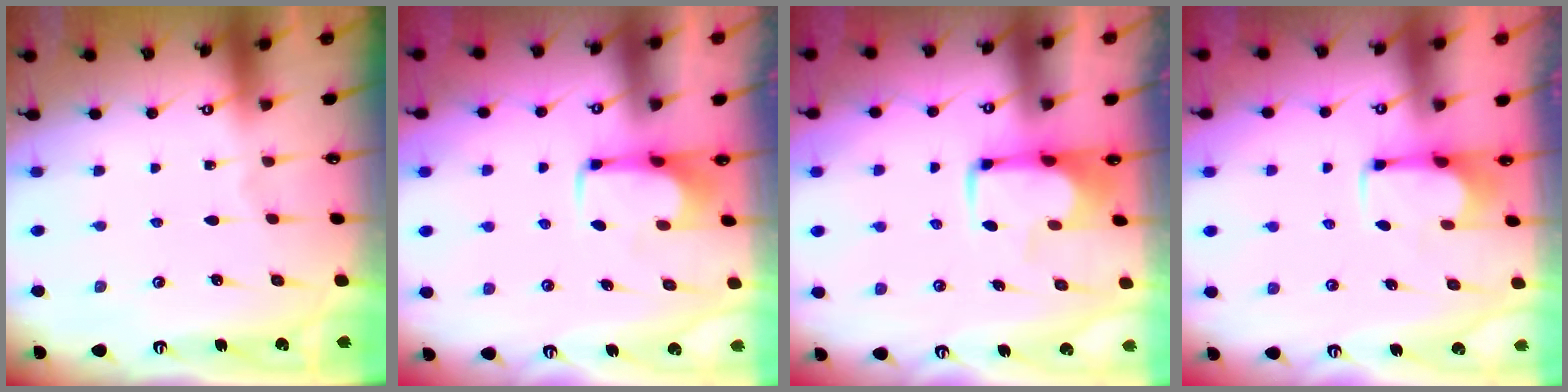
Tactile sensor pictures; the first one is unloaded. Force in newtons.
{"total": 2.1, "press": 2.0, "slide": 0.4}
{"total": 1.7, "press": 1.6, "slide": 0.5}
{"total": 2.7, "press": 2.5, "slide": 0.9}